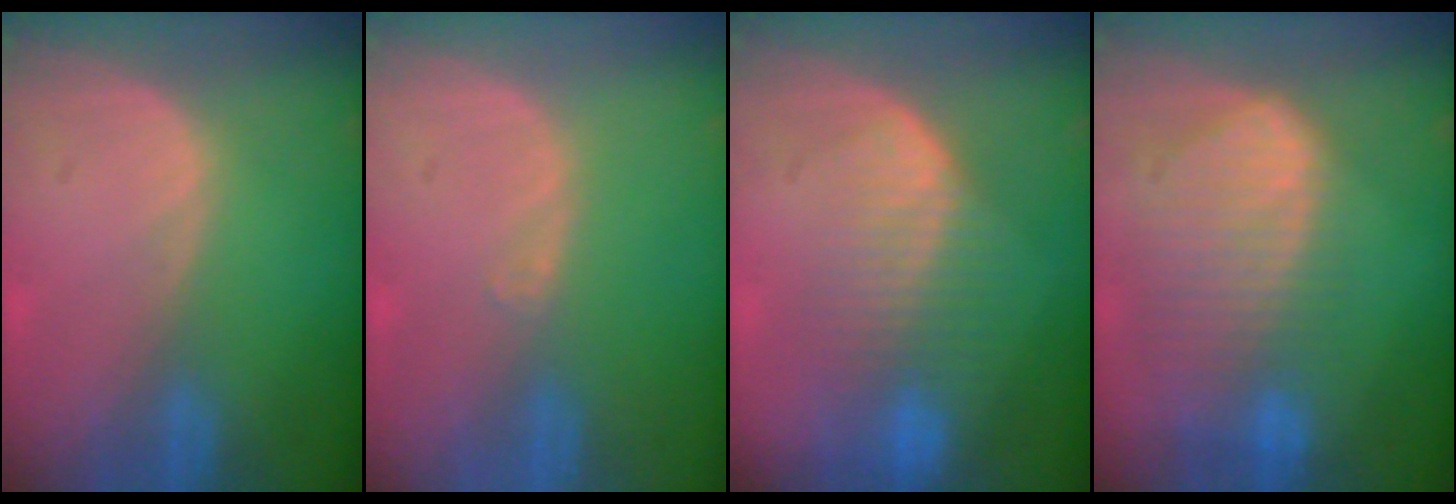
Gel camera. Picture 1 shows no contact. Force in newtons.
{"total": 0.6, "press": 0.5, "slide": 0.4}
{"total": 8.2, "press": 7.5, "slide": 3.5}
{"total": 10.5, "press": 9.1, "slide": 5.2}